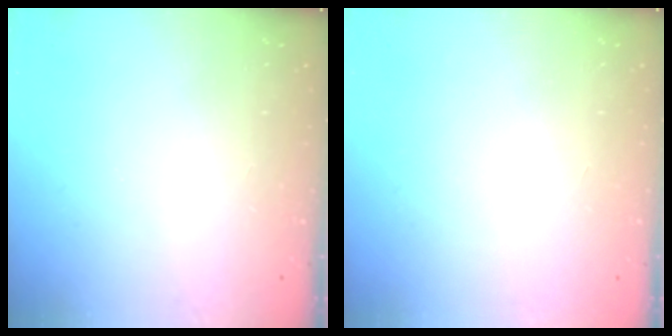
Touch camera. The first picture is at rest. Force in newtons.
{"total": 1.5, "press": 1.5, "slide": 0.1}